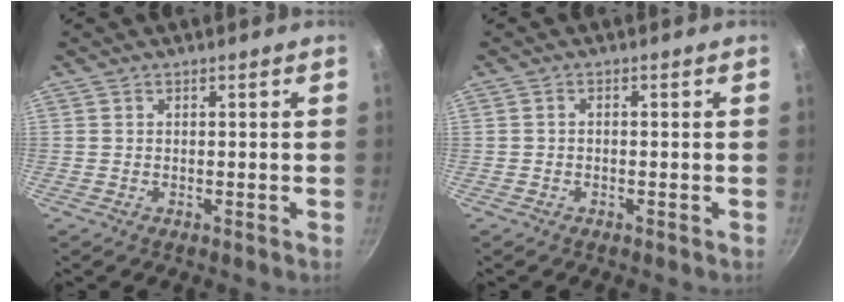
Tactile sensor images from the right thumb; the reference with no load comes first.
{"total": 0.8, "force": [-0.4, 0.5, 0.5], "torque": [-0.012, 0.007, -0.006]}